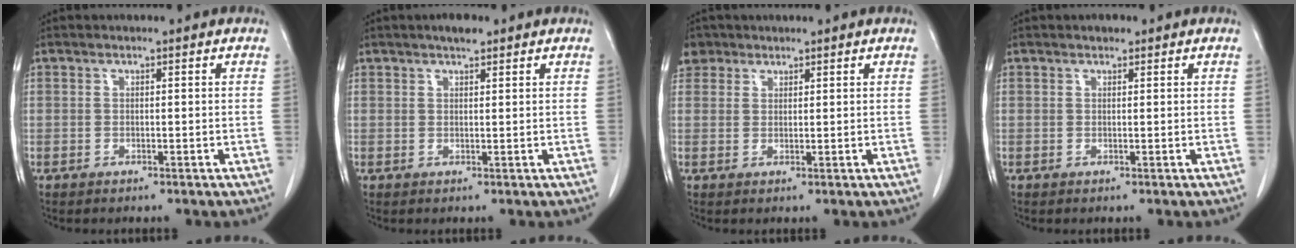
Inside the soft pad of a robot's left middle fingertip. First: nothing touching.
{"total": 2.3, "force": [1.8, 0.6, 1.4], "torque": [-0.025, 0.005, 0.027]}
{"total": 4.2, "force": [2.8, 3.1, 0.4], "torque": [-0.006, 0.014, 0.055]}
{"total": 0.9, "force": [0.7, 0.4, 0.4], "torque": [-0.011, 0.003, 0.012]}